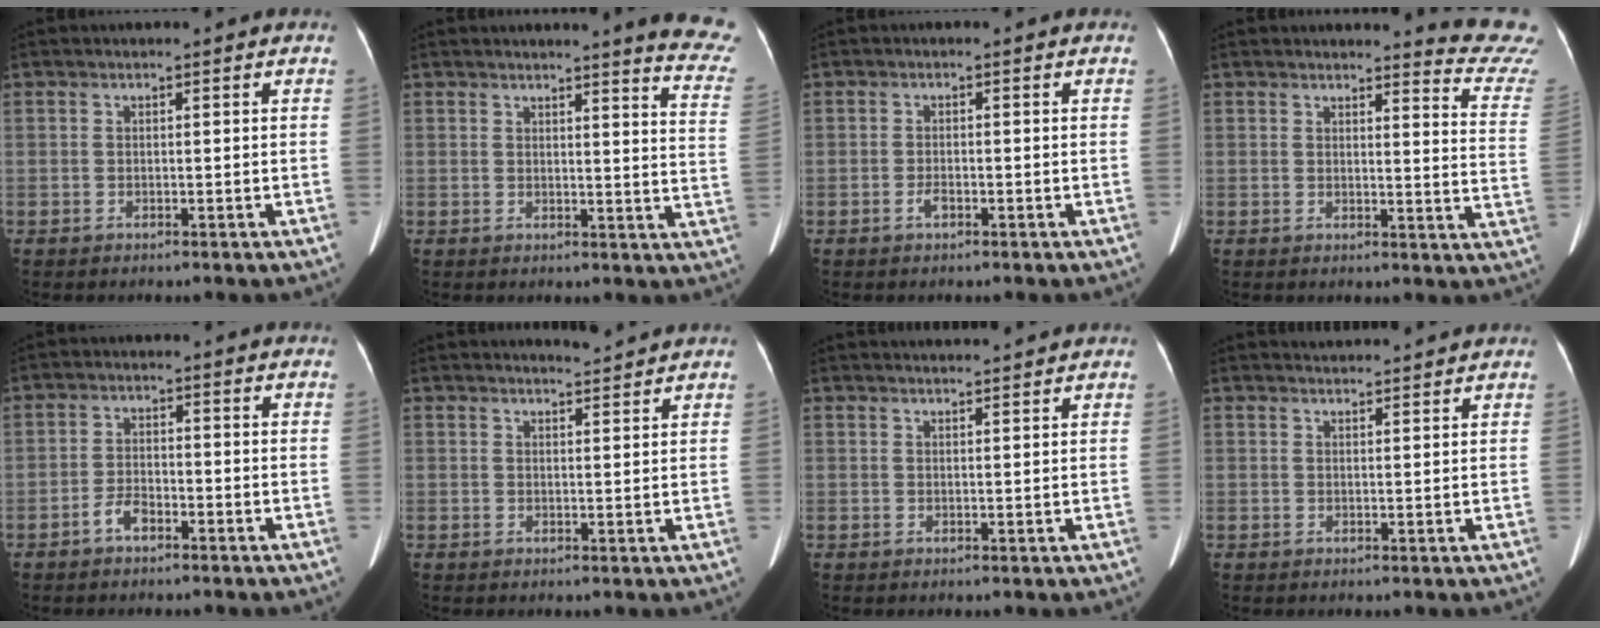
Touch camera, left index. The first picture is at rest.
{"total": 11.0, "force": [10.2, -0.4, 4.2], "torque": [-0.031, -0.087, 0.082]}
{"total": 1.3, "force": [-0.8, 0.5, 0.9], "torque": [-0.021, 0.000, -0.013]}
{"total": 10.9, "force": [10.8, -1.1, 0.8], "torque": [0.000, -0.123, 0.091]}
{"total": 3.0, "force": [-2.1, 1.2, 1.8], "torque": [-0.036, 0.003, -0.040]}
{"total": 2.6, "force": [2.5, -0.5, 0.1], "torque": [-0.009, -0.004, 0.040]}
{"total": 4.2, "force": [4.1, -0.4, 1.0], "torque": [-0.016, 0.018, 0.052]}
{"total": 4.3, "force": [4.3, -0.1, 0.6], "torque": [-0.015, 0.022, 0.056]}